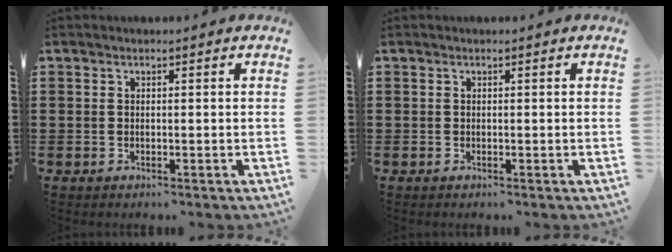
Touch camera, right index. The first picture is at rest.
{"total": 0.0}